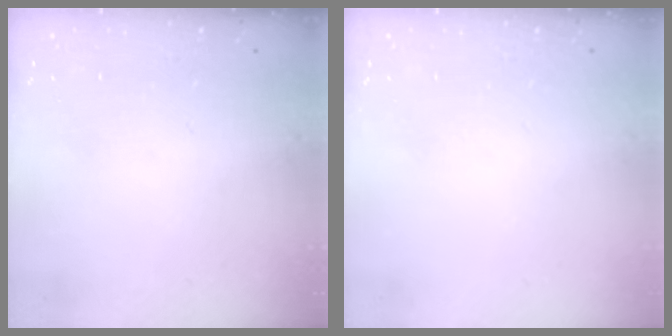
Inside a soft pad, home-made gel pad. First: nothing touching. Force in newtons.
{"total": 0.0}